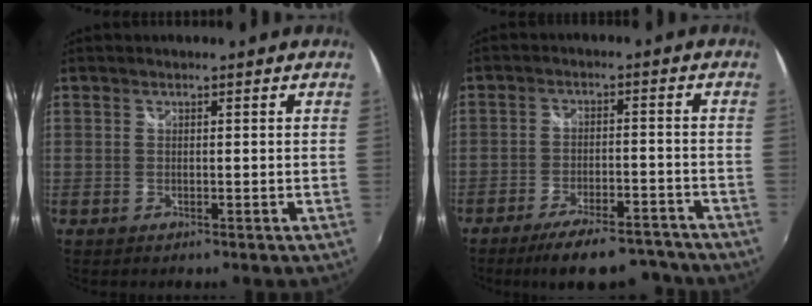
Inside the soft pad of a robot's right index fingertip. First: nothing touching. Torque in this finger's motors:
{"motor_torque": [0.67, -0.61, 0.36, 0.07]}